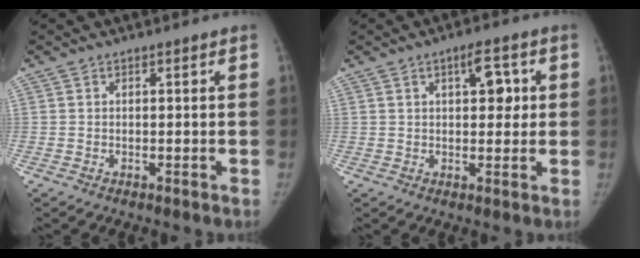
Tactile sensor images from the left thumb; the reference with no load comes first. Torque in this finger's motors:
{"motor_torque": [-0.23, 0.27, -0.04, -0.04, 0.01]}